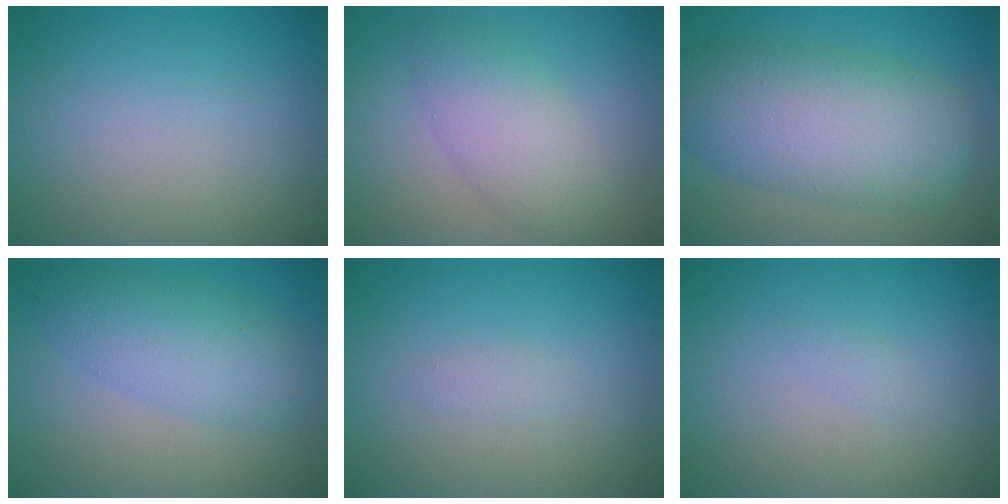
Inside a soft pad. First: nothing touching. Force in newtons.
{"total": 4.1, "press": 4.1, "slide": 0.1}
{"total": 9.3, "press": 9.3, "slide": 0.3}
{"total": 4.7, "press": 4.7, "slide": 0.0}
{"total": 0.7, "press": 0.7, "slide": 0.0}
{"total": 0.5, "press": 0.5, "slide": 0.1}